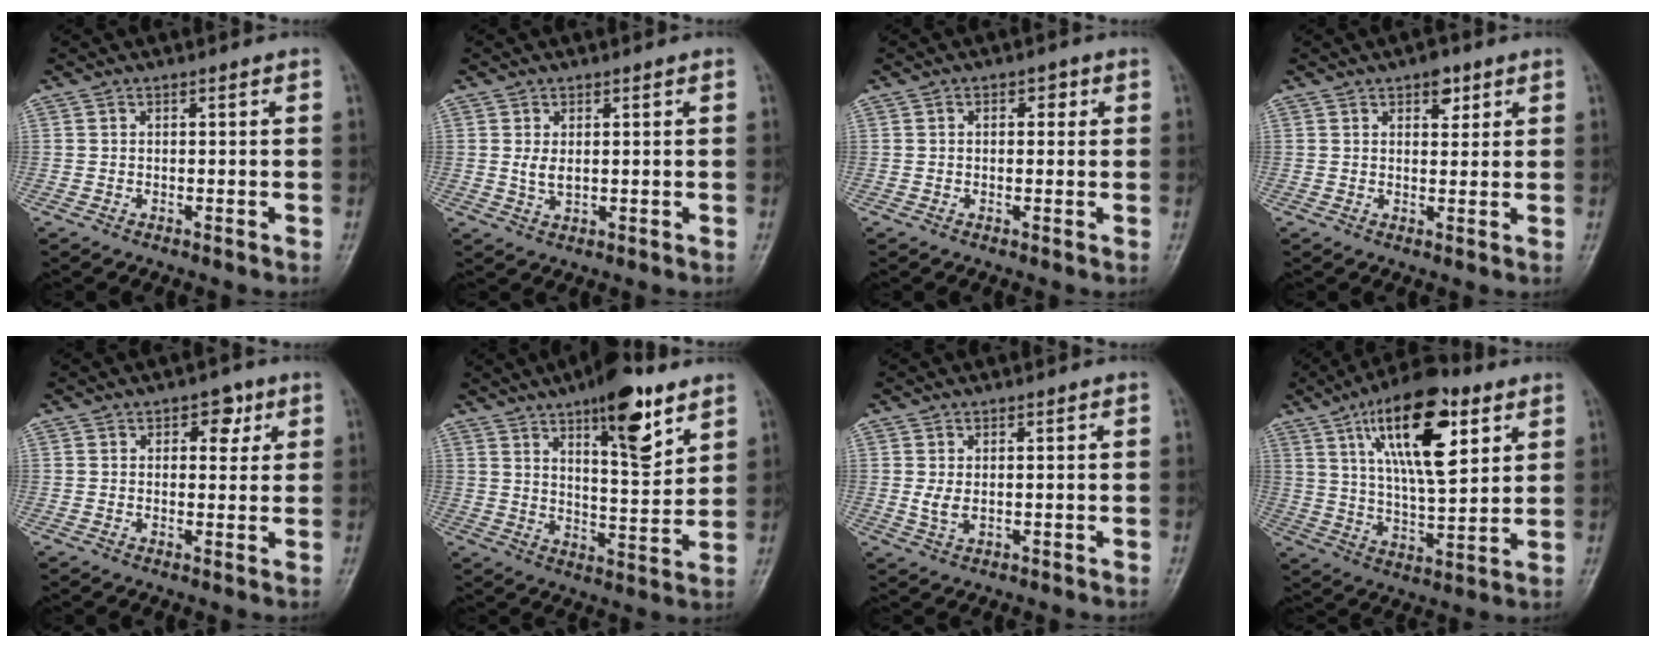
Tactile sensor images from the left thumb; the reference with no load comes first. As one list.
[{"total": 2.7, "force": [0.4, 1.4, 2.2], "torque": [-0.042, -0.002, 0.013]}, {"total": 2.6, "force": [0.7, 1.7, 1.8], "torque": [-0.007, 0.003, 0.004]}, {"total": 3.8, "force": [2.1, 2.1, 2.3], "torque": [-0.014, -0.008, 0.028]}, {"total": 4.3, "force": [1.9, 2.9, 2.6], "torque": [-0.006, -0.004, 0.021]}, {"total": 14.1, "force": [8.3, 4.5, 10.5], "torque": [-0.132, -0.048, 0.128]}, {"total": 2.6, "force": [0.2, 1.5, 2.2], "torque": [-0.045, -0.001, 0.010]}, {"total": 19.4, "force": [8.5, 7.5, 15.7], "torque": [-0.232, -0.027, 0.142]}]